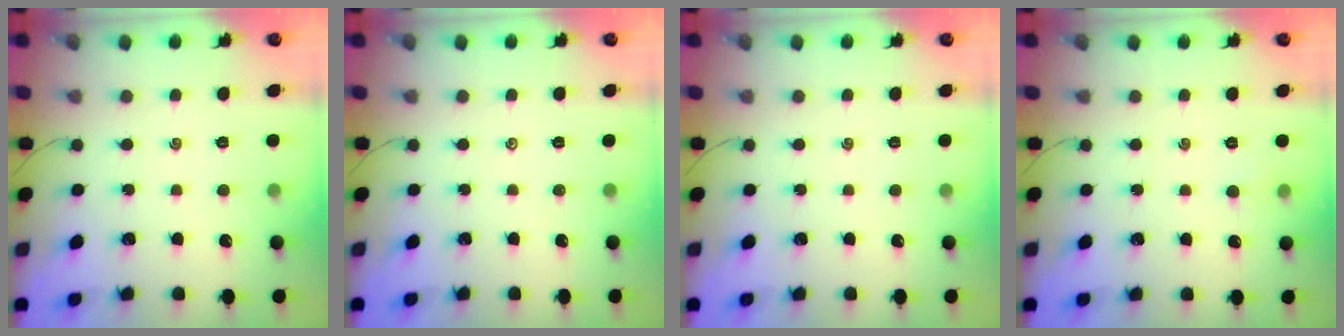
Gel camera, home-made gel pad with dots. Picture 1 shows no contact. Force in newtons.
{"total": 0.0}
{"total": 0.0}
{"total": 2.4, "press": 2.3, "slide": 0.7}